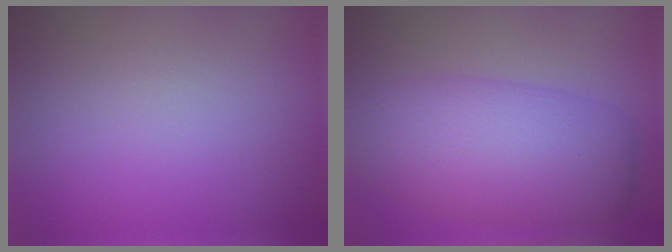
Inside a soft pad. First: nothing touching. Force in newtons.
{"total": 7.9, "press": 7.9, "slide": 0.1}